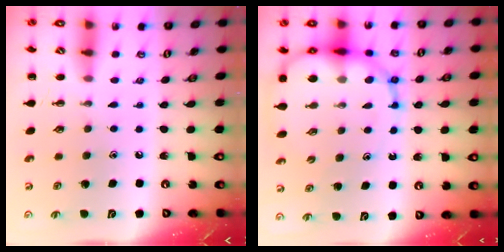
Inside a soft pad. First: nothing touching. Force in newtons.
{"total": 13.6, "press": 13.2, "slide": 3.2}